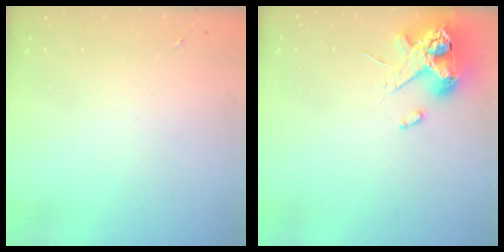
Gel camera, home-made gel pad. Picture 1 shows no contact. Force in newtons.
{"total": 12.3, "press": 12.1, "slide": 1.9}